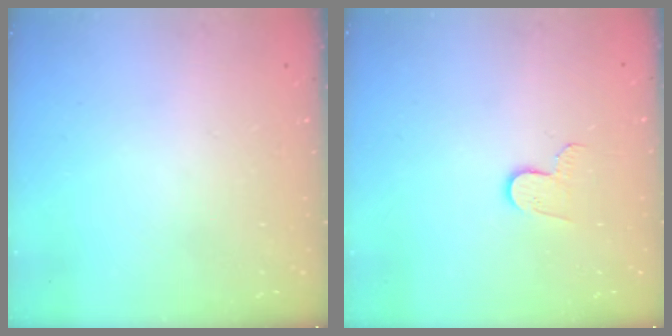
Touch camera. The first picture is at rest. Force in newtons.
{"total": 5.8, "press": 5.8, "slide": 0.5}